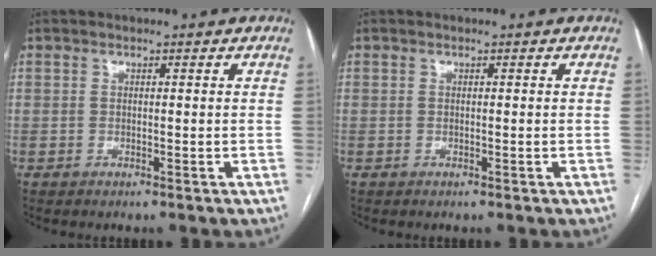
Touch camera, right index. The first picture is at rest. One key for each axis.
{"total": 0.0}